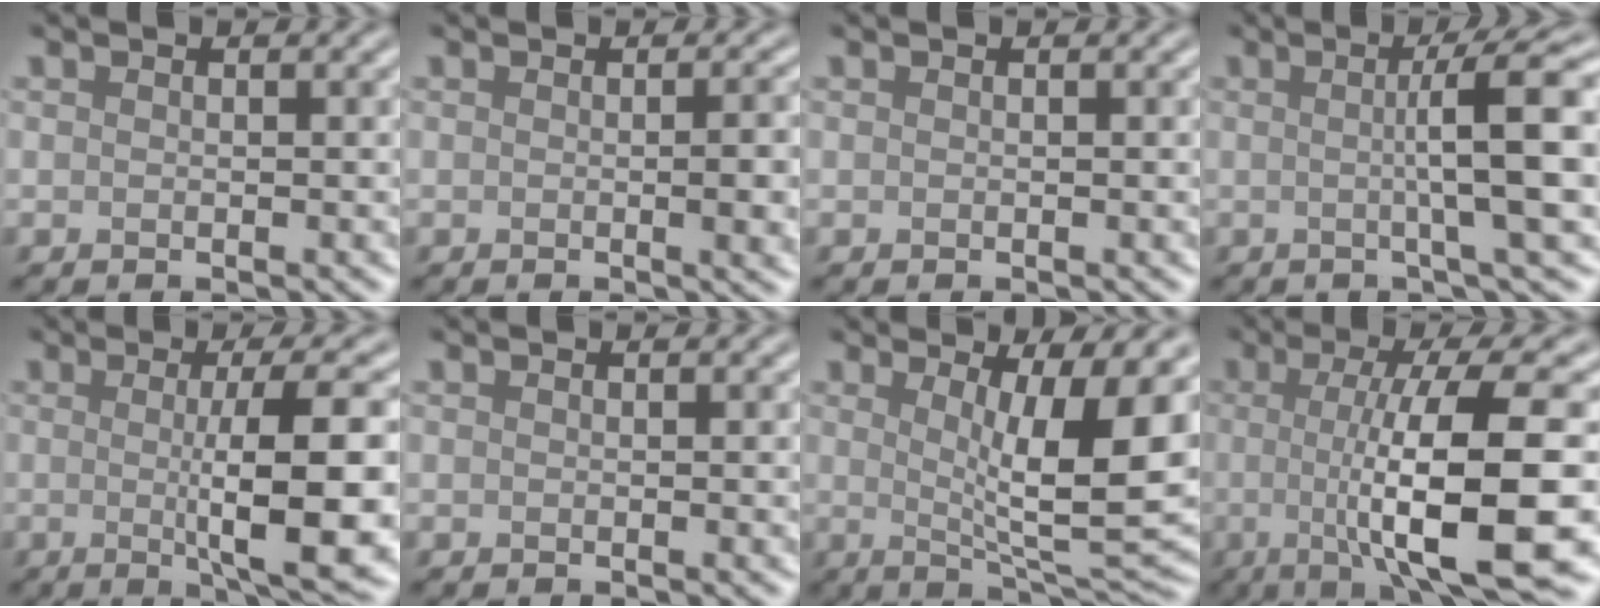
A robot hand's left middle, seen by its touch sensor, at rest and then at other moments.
{"total": 4.2, "force": [-0.1, 1.4, 3.9], "torque": [-0.034, 0.006, -0.003]}
{"total": 0.0}
{"total": 9.2, "force": [1.0, 1.5, 9.0], "torque": [-0.110, 0.018, 0.012]}
{"total": 10.0, "force": [-0.6, 2.1, 9.8], "torque": [-0.127, -0.009, -0.005]}
{"total": 0.8, "force": [0.0, 0.2, 0.8], "torque": [-0.006, 0.001, -0.002]}
{"total": 10.6, "force": [1.6, 2.3, 10.2], "torque": [-0.147, -0.007, 0.029]}
{"total": 12.5, "force": [-1.4, 3.1, 12.1], "torque": [-0.159, -0.008, -0.024]}